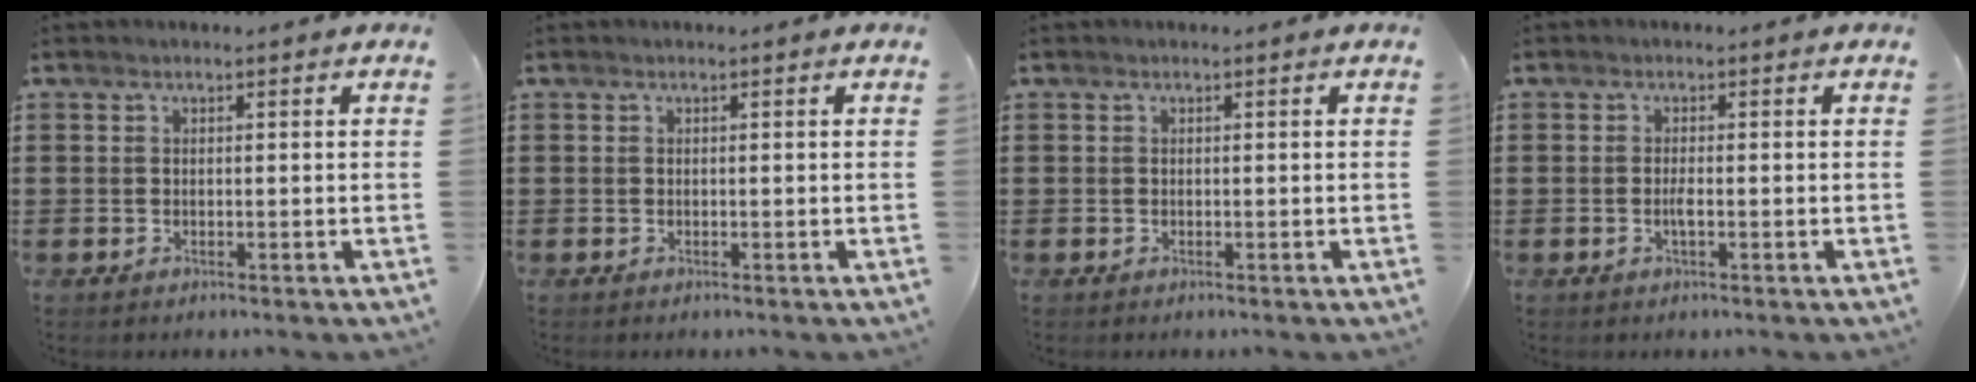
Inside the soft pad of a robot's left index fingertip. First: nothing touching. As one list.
[{"total": 0.0}, {"total": 0.0}, {"total": 1.5, "force": [-0.3, 0.3, 1.4], "torque": [-0.036, -0.005, -0.008]}]